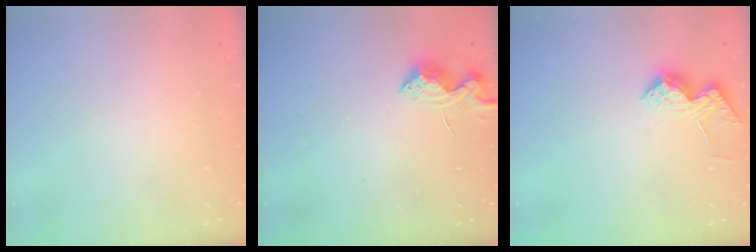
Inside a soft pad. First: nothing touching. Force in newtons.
{"total": 7.3, "press": 7.3, "slide": 0.6}
{"total": 14.1, "press": 14.1, "slide": 0.6}